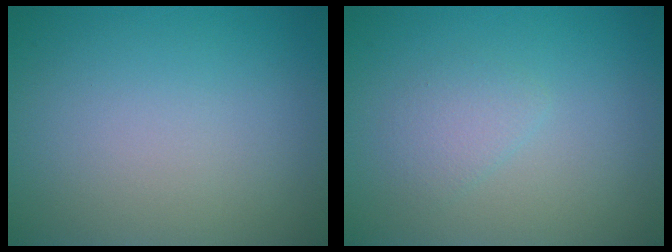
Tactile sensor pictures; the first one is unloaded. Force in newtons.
{"total": 1.5, "press": 1.5, "slide": 0.1}